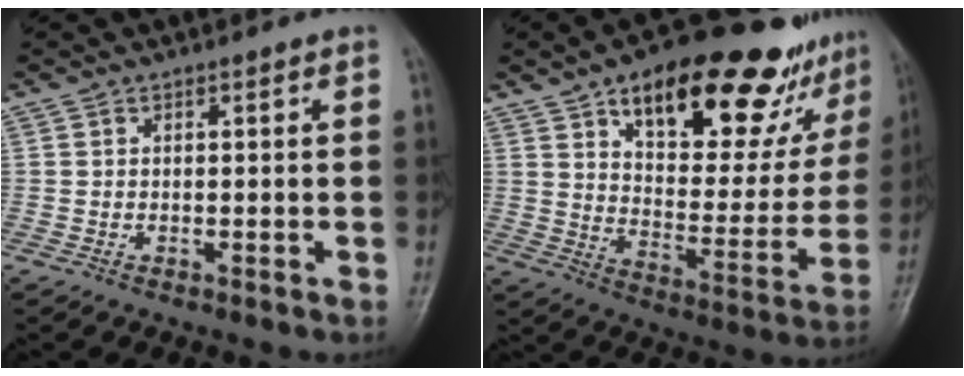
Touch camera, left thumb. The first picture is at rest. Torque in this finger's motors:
{"motor_torque": [0.39, 0.43, 1.42, -1.35, 0.21]}